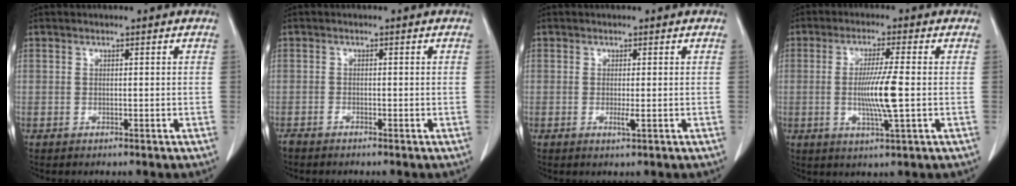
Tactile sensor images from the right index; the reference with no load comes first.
{"total": 0.9, "force": [-0.8, 0.1, 0.2], "torque": [-0.006, 0.000, -0.017]}
{"total": 1.2, "force": [-0.2, 0.0, 1.2], "torque": [-0.023, -0.005, -0.003]}
{"total": 7.4, "force": [-0.7, -0.4, 7.3], "torque": [-0.140, -0.014, -0.013]}